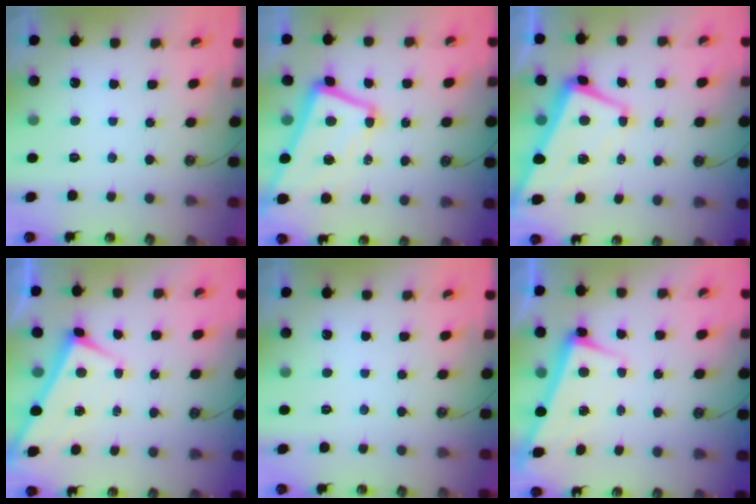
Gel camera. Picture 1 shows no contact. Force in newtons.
{"total": 7.2, "press": 7.1, "slide": 1.1}
{"total": 1.6, "press": 1.2, "slide": 1.1}
{"total": 1.7, "press": 1.7, "slide": 0.2}
{"total": 0.0}
{"total": 2.6, "press": 2.4, "slide": 1.0}